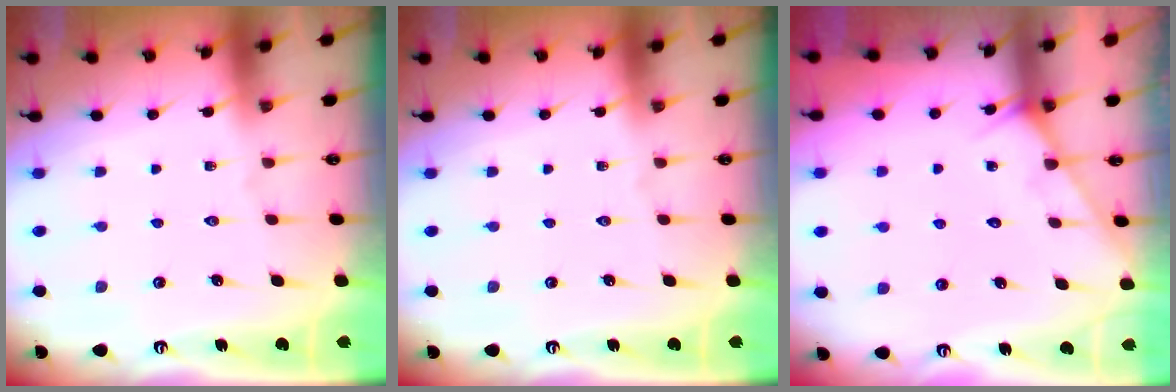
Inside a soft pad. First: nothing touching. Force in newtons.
{"total": 0.0}
{"total": 5.1, "press": 5.1, "slide": 0.3}